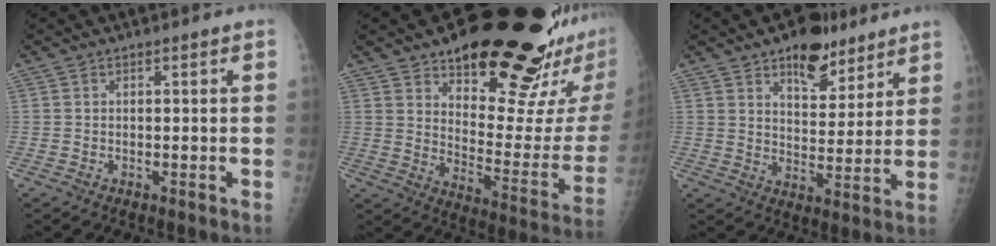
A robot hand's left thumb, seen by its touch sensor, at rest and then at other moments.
{"total": 27.1, "force": [18.2, 8.8, 18.0], "torque": [-0.207, -0.101, 0.257]}
{"total": 11.5, "force": [7.6, 5.9, 6.3], "torque": [-0.054, -0.043, 0.117]}